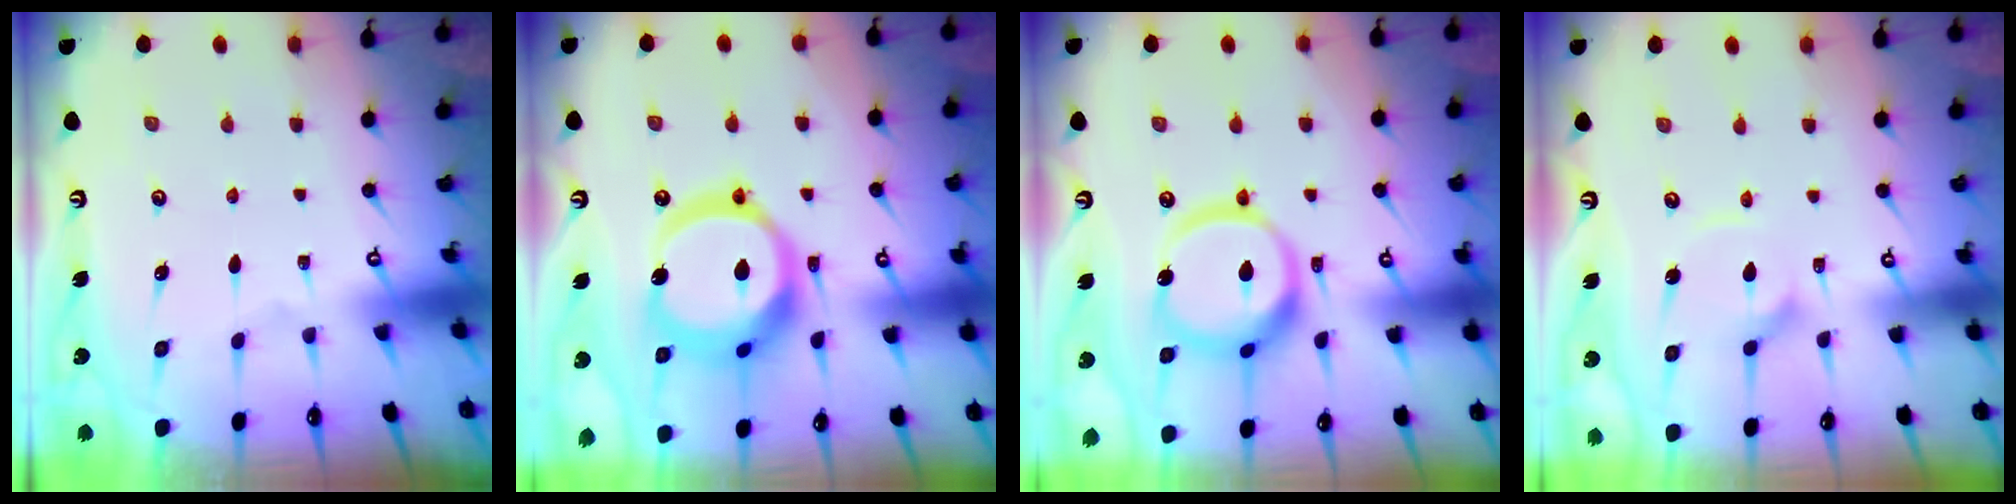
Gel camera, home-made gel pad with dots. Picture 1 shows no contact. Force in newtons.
{"total": 19.8, "press": 19.7, "slide": 2.6}
{"total": 16.2, "press": 16.0, "slide": 2.3}
{"total": 7.6, "press": 7.5, "slide": 0.8}